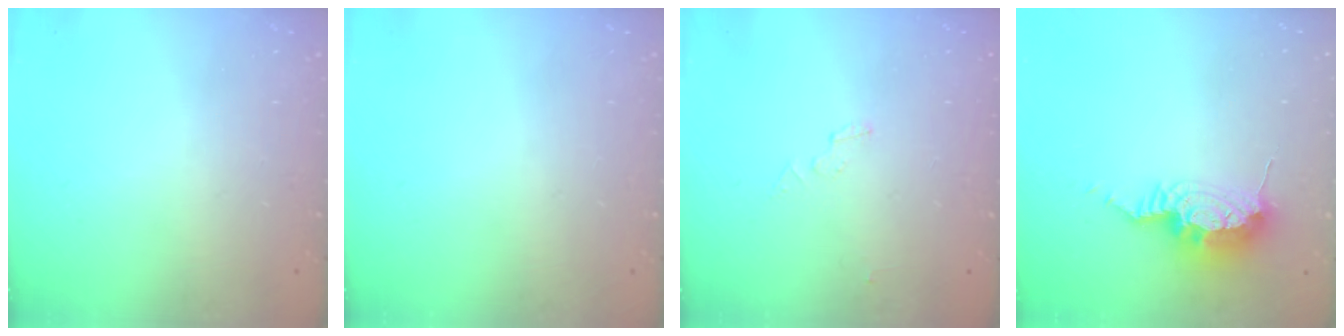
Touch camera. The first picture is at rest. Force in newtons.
{"total": 0.0}
{"total": 2.9, "press": 2.9, "slide": 0.2}
{"total": 10.2, "press": 10.1, "slide": 1.1}